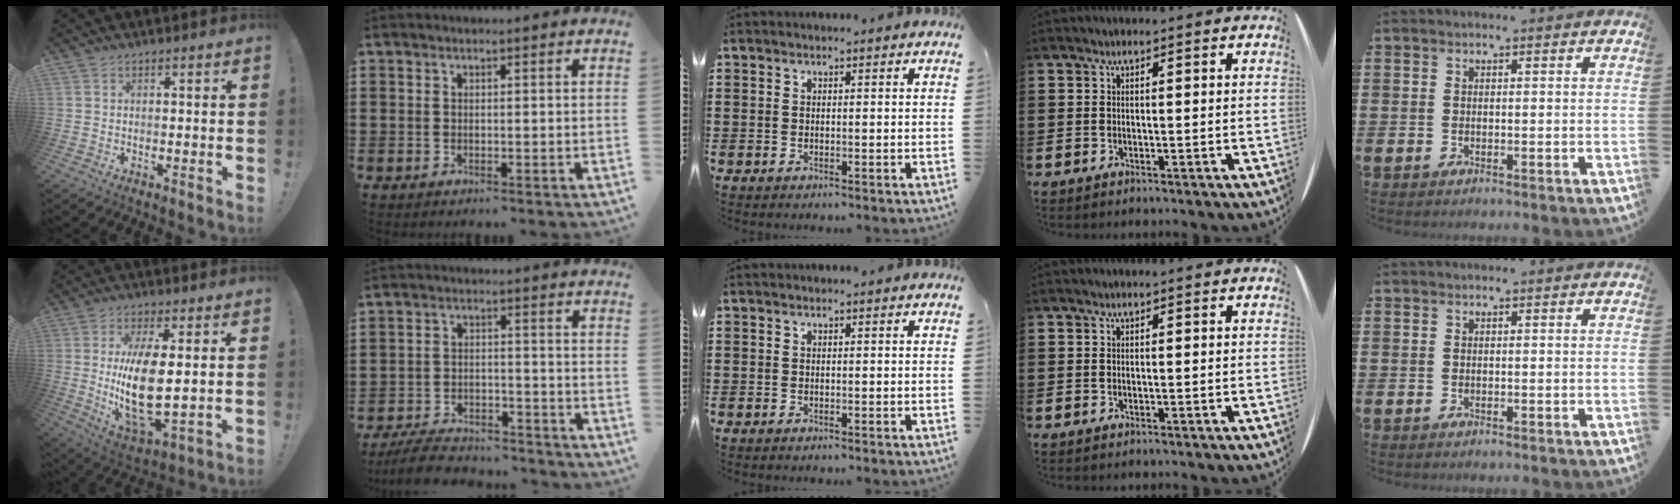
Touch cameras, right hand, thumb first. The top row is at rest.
{"thumb": {"total": 16.0, "force": [1.3, 6.7, 14.5], "torque": [-0.279, -0.025, 0.019]}, "index": {"total": 6.1, "force": [-5.8, 1.0, 1.7], "torque": [-0.034, 0.009, -0.113]}}